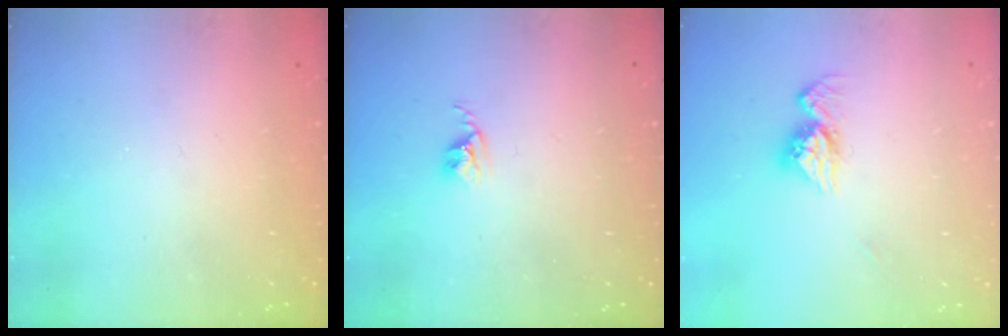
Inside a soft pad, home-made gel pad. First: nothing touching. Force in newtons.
{"total": 2.6, "press": 2.6, "slide": 0.4}
{"total": 11.1, "press": 11.0, "slide": 0.9}